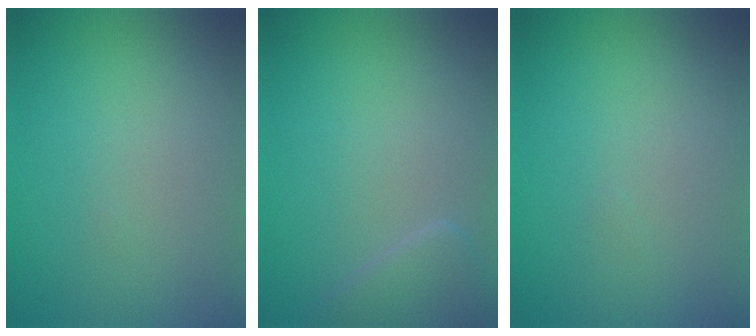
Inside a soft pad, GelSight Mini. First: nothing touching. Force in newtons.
{"total": 2.2, "press": 2.1, "slide": 0.2}
{"total": 0.0}